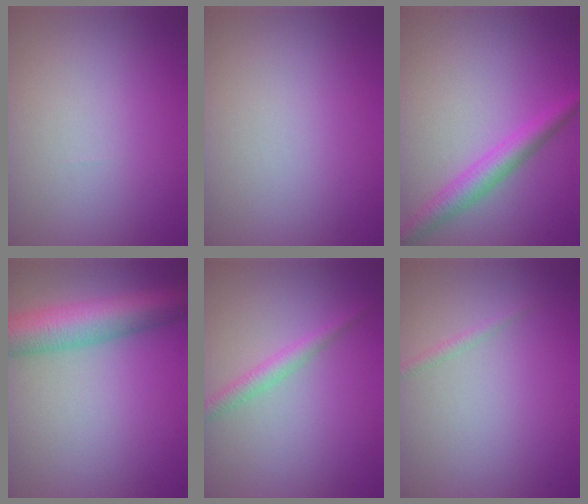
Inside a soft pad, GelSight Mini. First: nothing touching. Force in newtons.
{"total": 0.0}
{"total": 3.4, "press": 3.4, "slide": 0.1}
{"total": 8.1, "press": 8.1, "slide": 0.3}
{"total": 1.9, "press": 1.9, "slide": 0.0}
{"total": 0.8, "press": 0.8, "slide": 0.1}